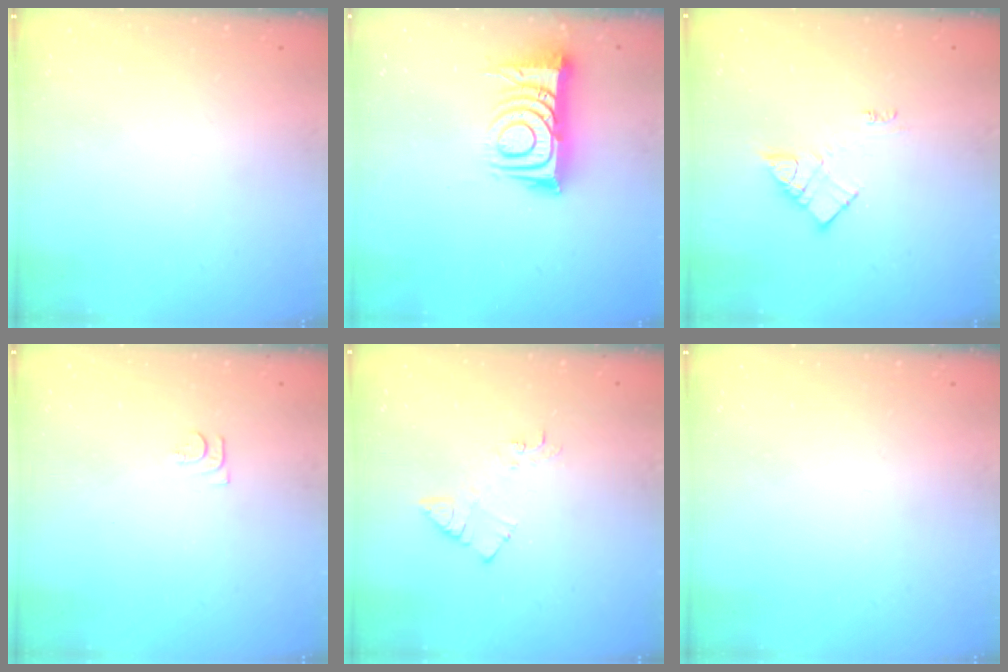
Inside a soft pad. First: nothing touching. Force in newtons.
{"total": 13.1, "press": 13.0, "slide": 1.0}
{"total": 10.5, "press": 10.5, "slide": 0.4}
{"total": 3.7, "press": 3.6, "slide": 0.6}
{"total": 7.5, "press": 7.5, "slide": 0.7}
{"total": 0.0}